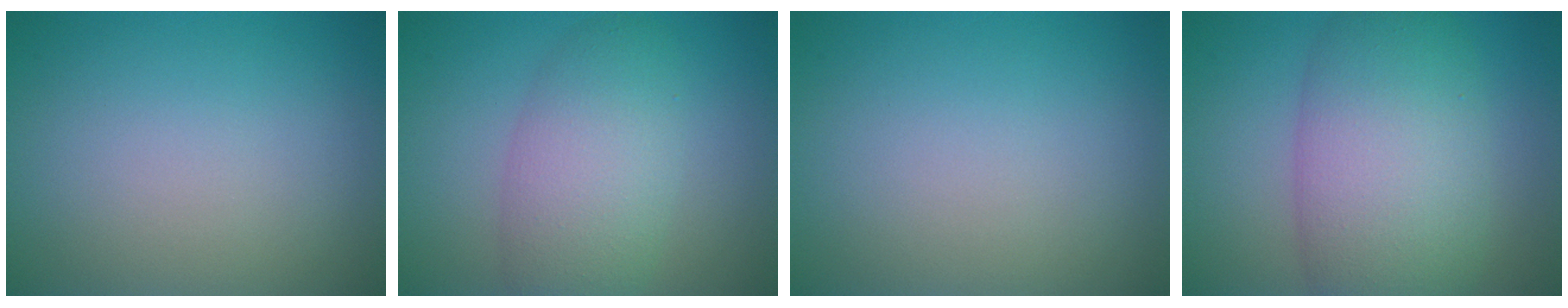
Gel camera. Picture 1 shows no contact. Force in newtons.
{"total": 5.6, "press": 5.6, "slide": 0.2}
{"total": 0.0}
{"total": 9.6, "press": 9.6, "slide": 0.3}